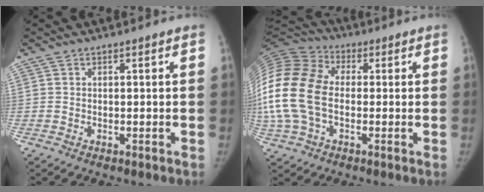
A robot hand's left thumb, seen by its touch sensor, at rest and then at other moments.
{"total": 21.9, "force": [-0.8, 14.8, 16.1], "torque": [-0.385, 0.020, -0.015]}